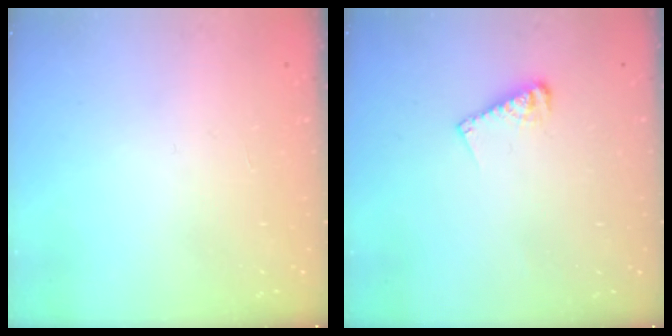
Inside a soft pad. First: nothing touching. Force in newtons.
{"total": 5.6, "press": 5.6, "slide": 0.2}